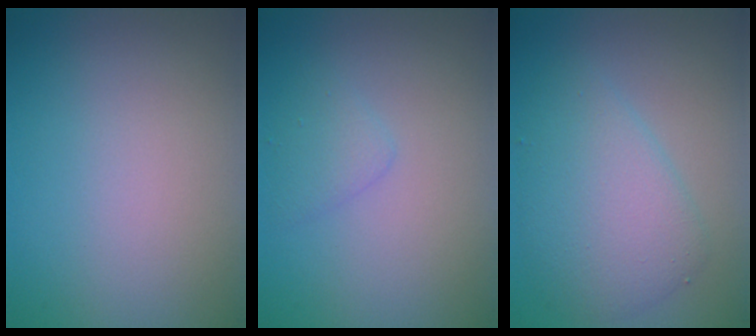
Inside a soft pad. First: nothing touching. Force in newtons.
{"total": 1.5, "press": 1.5, "slide": 0.0}
{"total": 5.1, "press": 5.1, "slide": 0.2}